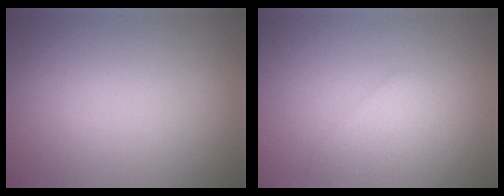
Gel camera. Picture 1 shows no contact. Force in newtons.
{"total": 2.4, "press": 2.4, "slide": 0.2}